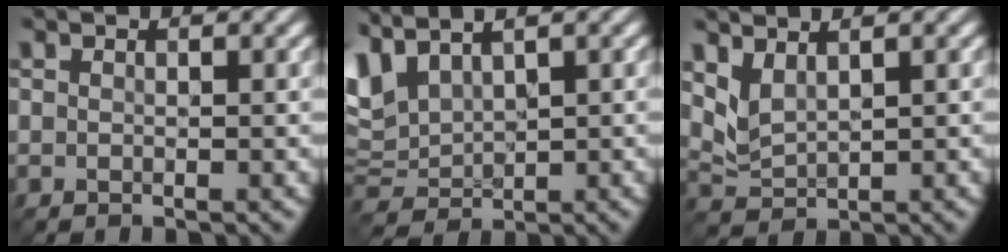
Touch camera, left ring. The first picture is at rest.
{"total": 5.1, "force": [2.6, 2.6, 3.5], "torque": [-0.096, 0.010, 0.057]}
{"total": 2.0, "force": [1.3, 0.8, 1.3], "torque": [-0.037, -0.004, 0.042]}